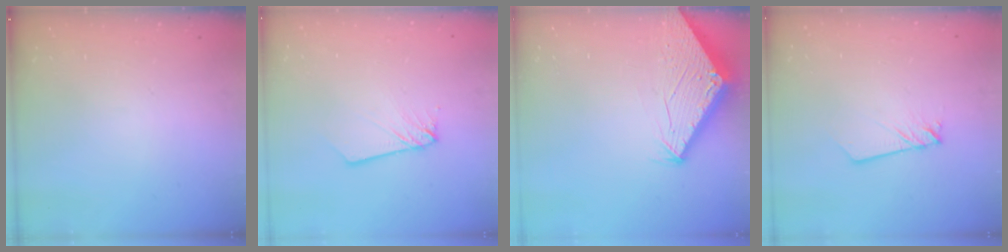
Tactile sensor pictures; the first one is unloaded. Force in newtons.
{"total": 2.6, "press": 2.6, "slide": 0.2}
{"total": 2.8, "press": 2.8, "slide": 0.1}
{"total": 1.9, "press": 1.9, "slide": 0.2}